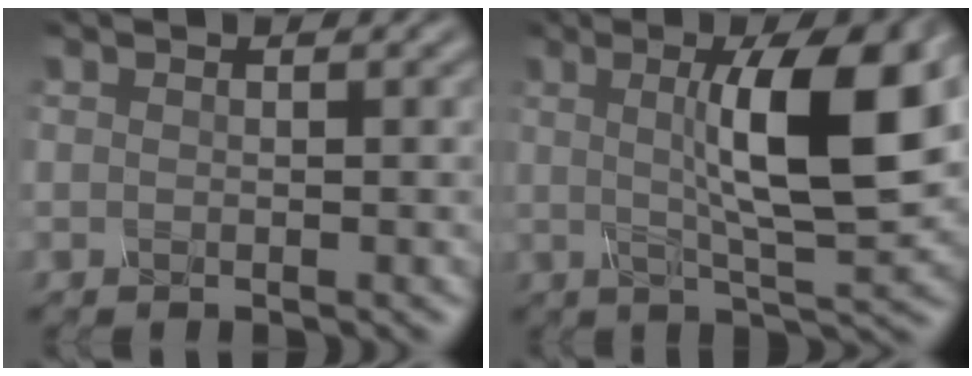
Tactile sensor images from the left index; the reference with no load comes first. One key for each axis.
{"total": 10.2, "fx": 1.8, "fy": 2.3, "fz": 9.8, "tx": -0.132, "ty": 0.007, "tz": 0.029}